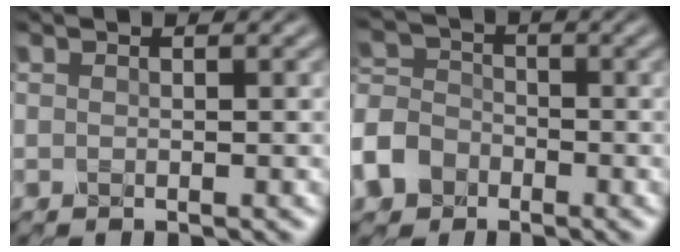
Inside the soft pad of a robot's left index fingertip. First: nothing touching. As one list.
[{"total": 7.3, "force": [-4.3, 5.4, 2.6], "torque": [-0.056, -0.018, -0.088]}]